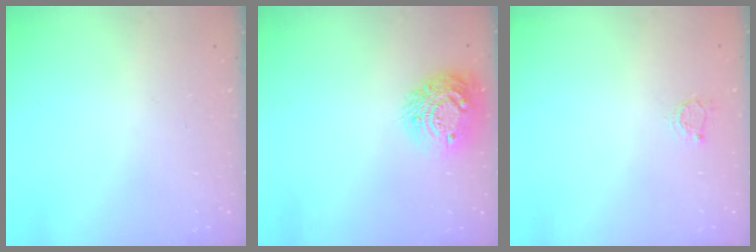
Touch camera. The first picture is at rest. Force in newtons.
{"total": 14.2, "press": 14.2, "slide": 1.0}
{"total": 3.0, "press": 3.0, "slide": 0.4}